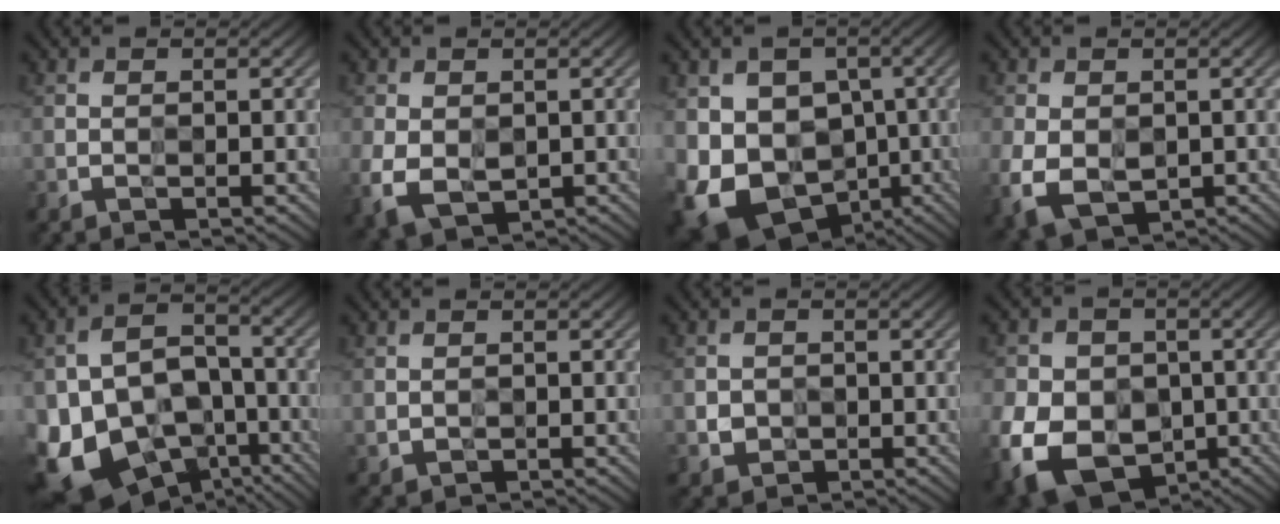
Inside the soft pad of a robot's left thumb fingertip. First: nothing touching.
{"total": 5.7, "force": [-0.9, 4.1, 3.9], "torque": [-0.097, -0.018, -0.012]}
{"total": 15.2, "force": [-4.3, 12.5, 7.6], "torque": [-0.179, -0.037, -0.072]}
{"total": 6.8, "force": [-1.4, 4.8, 4.6], "torque": [-0.118, -0.026, -0.019]}
{"total": 17.5, "force": [-8.2, 12.0, 9.8], "torque": [-0.235, -0.045, -0.116]}
{"total": 0.8, "force": [0.0, 0.7, 0.5], "torque": [-0.011, -0.005, 0.005]}
{"total": 2.1, "force": [-0.4, 1.9, 0.7], "torque": [-0.014, -0.008, -0.008]}
{"total": 14.4, "force": [-4.6, 11.1, 7.9], "torque": [-0.184, -0.042, -0.090]}